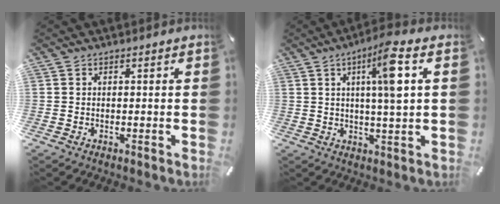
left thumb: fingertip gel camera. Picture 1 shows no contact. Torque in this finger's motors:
{"motor_torque": [0.34, 0.35, -0.02, 0.00, 0.26]}